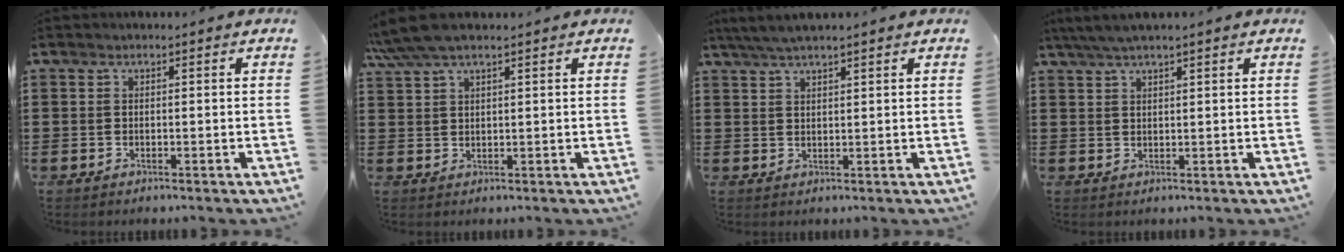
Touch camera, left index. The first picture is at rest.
{"total": 4.4, "force": [3.4, 0.8, 2.7], "torque": [-0.061, 0.002, 0.063]}
{"total": 3.1, "force": [2.5, 0.1, 1.7], "torque": [-0.038, 0.002, 0.047]}
{"total": 2.9, "force": [2.3, 0.2, 1.8], "torque": [-0.039, 0.003, 0.042]}